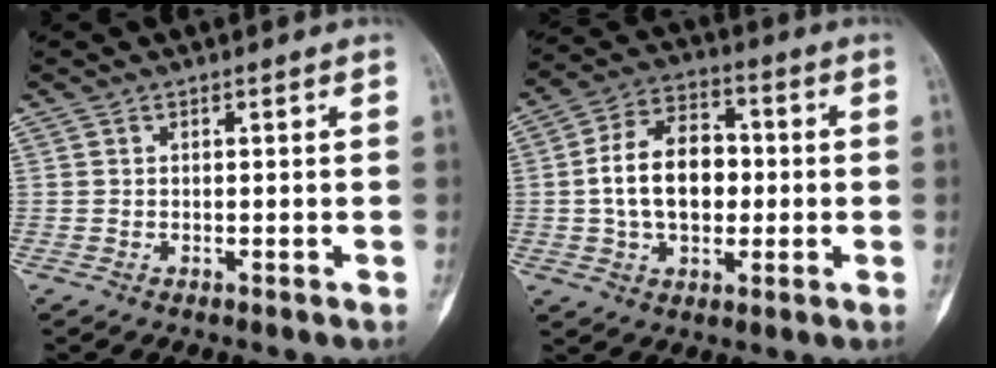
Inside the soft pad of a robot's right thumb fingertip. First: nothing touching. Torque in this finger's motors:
{"motor_torque": [1.31, 1.37, 0.84, -0.68, 0.36]}